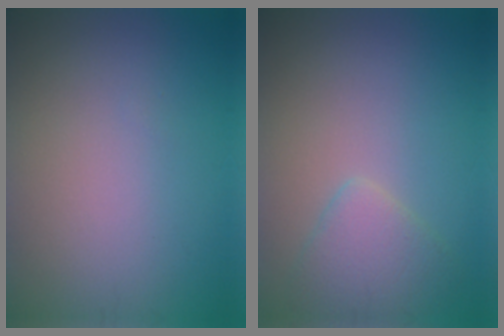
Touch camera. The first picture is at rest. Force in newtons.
{"total": 2.7, "press": 2.7, "slide": 0.3}